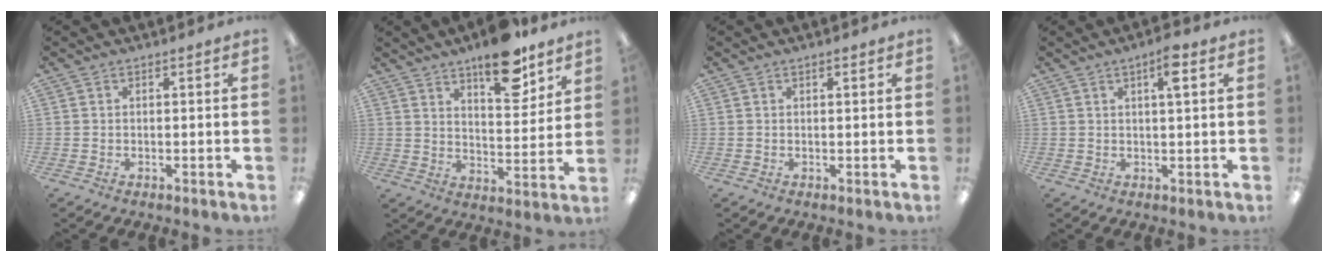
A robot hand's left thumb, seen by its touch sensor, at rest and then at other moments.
{"total": 14.4, "force": [10.6, 5.3, 8.0], "torque": [-0.104, -0.066, 0.180]}
{"total": 0.9, "force": [0.5, 0.1, 0.7], "torque": [-0.016, 0.001, 0.009]}
{"total": 5.3, "force": [2.6, 1.0, 4.5], "torque": [-0.071, -0.004, 0.037]}